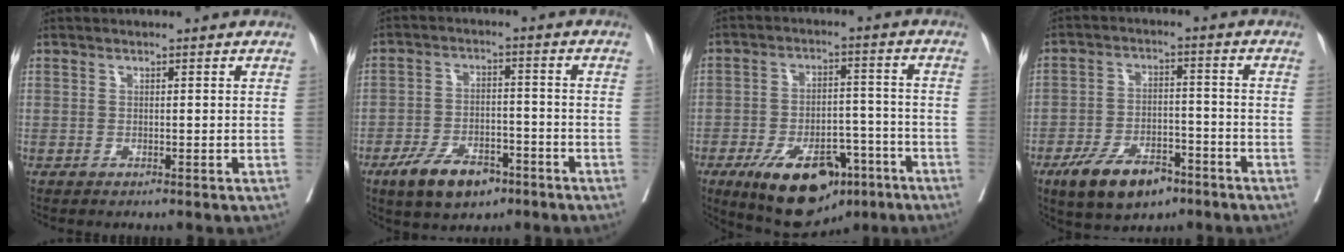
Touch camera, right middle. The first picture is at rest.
{"total": 8.7, "force": [-5.5, 4.1, 5.4], "torque": [-0.098, -0.003, -0.092]}
{"total": 15.2, "force": [-8.8, 7.2, 10.0], "torque": [-0.151, 0.004, -0.129]}
{"total": 10.1, "force": [-6.4, 4.6, 6.2], "torque": [-0.112, -0.004, -0.107]}